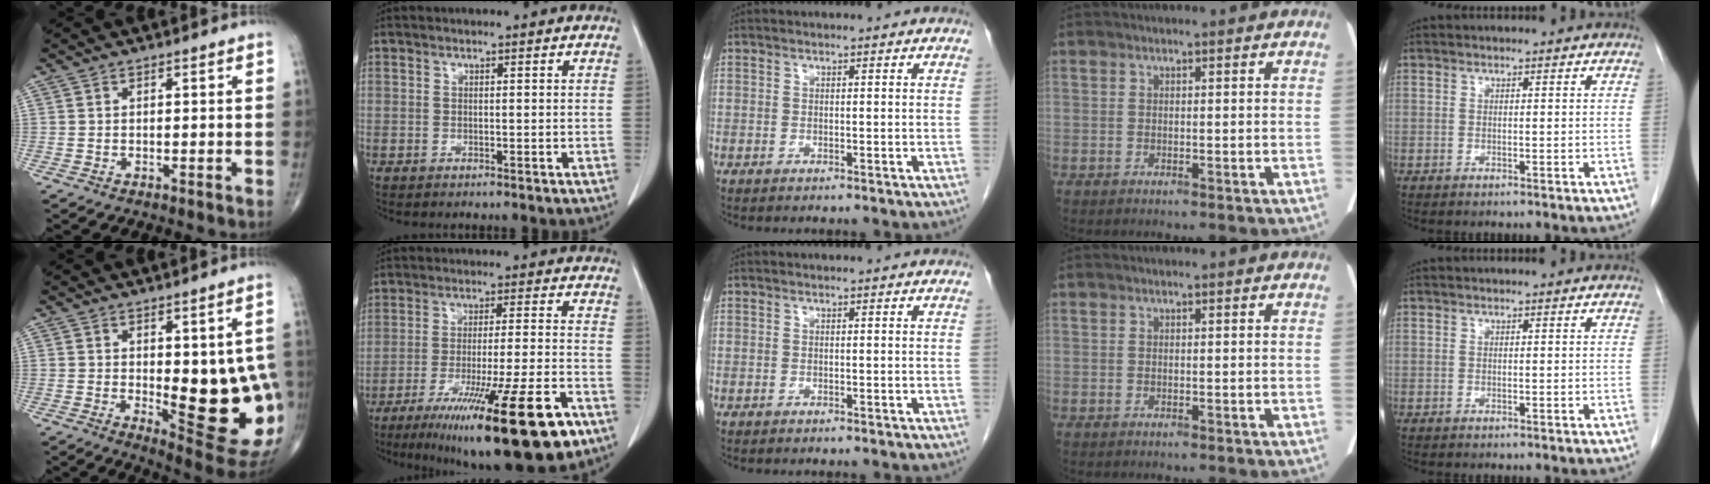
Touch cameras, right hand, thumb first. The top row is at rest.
{"thumb": {"total": 18.0, "force": [-1.6, 6.9, 16.5], "torque": [-0.175, -0.023, 0.004]}, "index": {"total": 20.5, "force": [-12.3, 1.1, 16.3], "torque": [-0.211, -0.040, -0.193]}}